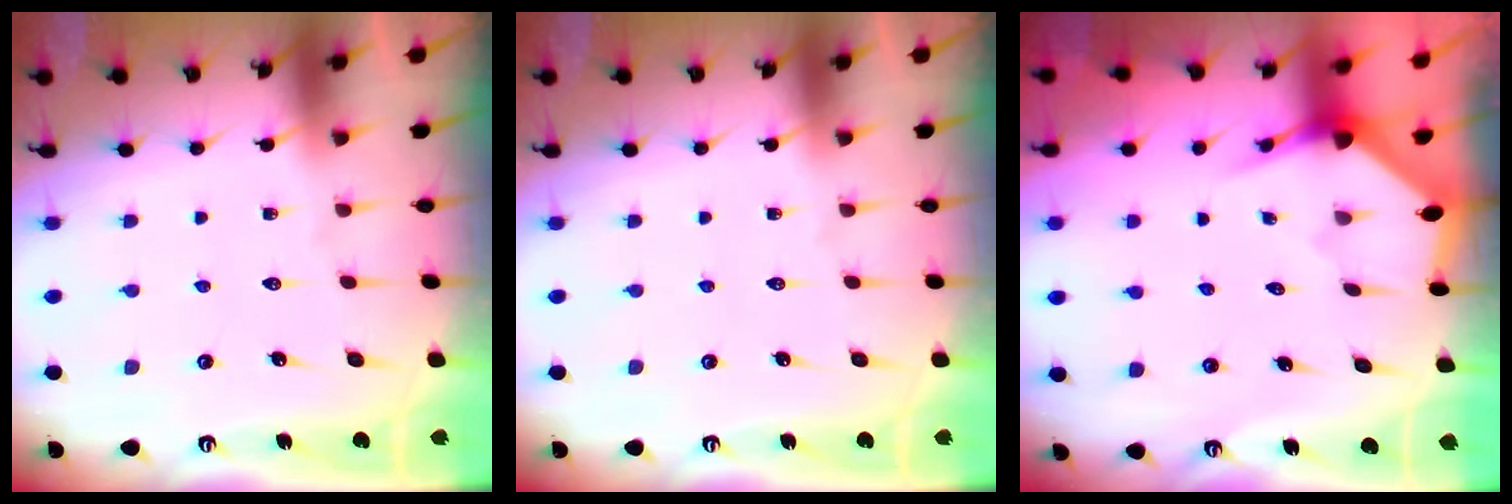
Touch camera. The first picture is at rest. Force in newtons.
{"total": 0.0}
{"total": 3.3, "press": 3.3, "slide": 0.3}